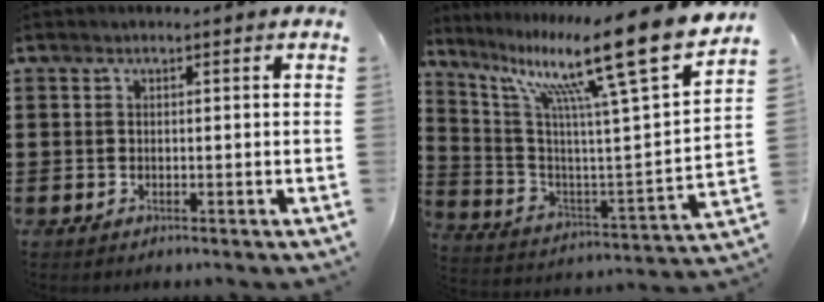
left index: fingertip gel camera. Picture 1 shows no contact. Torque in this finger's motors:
{"motor_torque": [1.99, -0.15, 0.99, 0.21]}